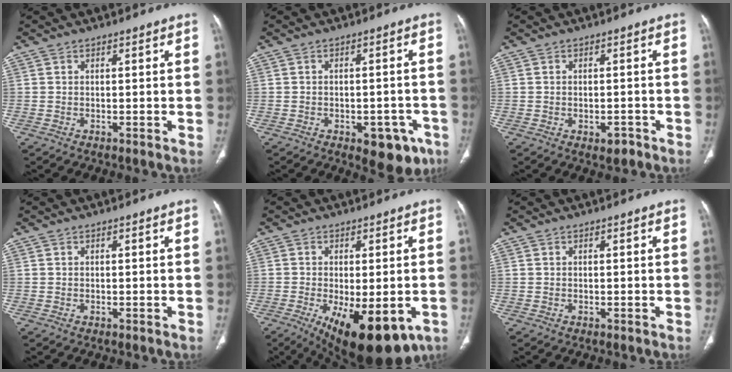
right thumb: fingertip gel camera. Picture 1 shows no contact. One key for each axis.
{"total": 8.8, "fx": -4.6, "fy": 4.7, "fz": 5.8, "tx": -0.040, "ty": 0.020, "tz": -0.052}
{"total": 2.4, "fx": -1.3, "fy": 1.4, "fz": 1.5, "tx": -0.015, "ty": 0.009, "tz": -0.010}
{"total": 0.0}
{"total": 16.9, "fx": -7.4, "fy": 7.2, "fz": 13.4, "tx": -0.170, "ty": -0.014, "tz": -0.093}
{"total": 0.0}